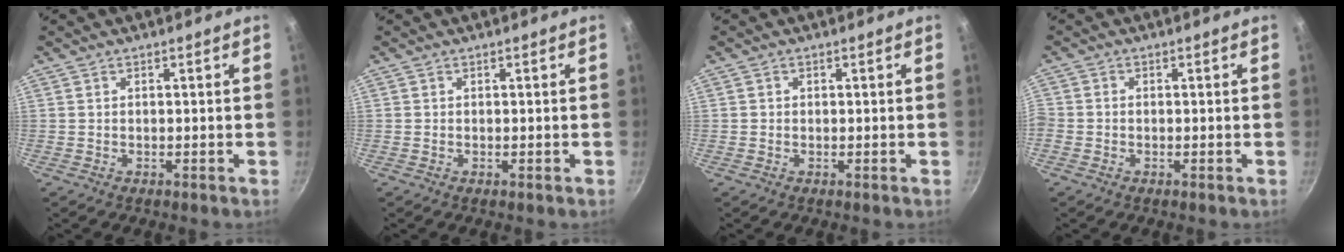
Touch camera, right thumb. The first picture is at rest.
{"total": 0.0}
{"total": 0.6, "force": [0.0, 0.6, 0.1], "torque": [0.002, 0.001, -0.001]}
{"total": 1.8, "force": [-0.8, 1.4, 0.8], "torque": [-0.023, 0.006, -0.022]}